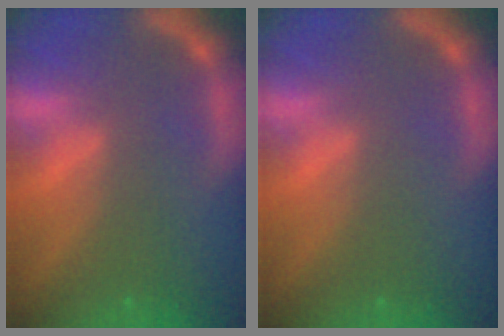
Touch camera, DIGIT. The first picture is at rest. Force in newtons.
{"total": 0.0}